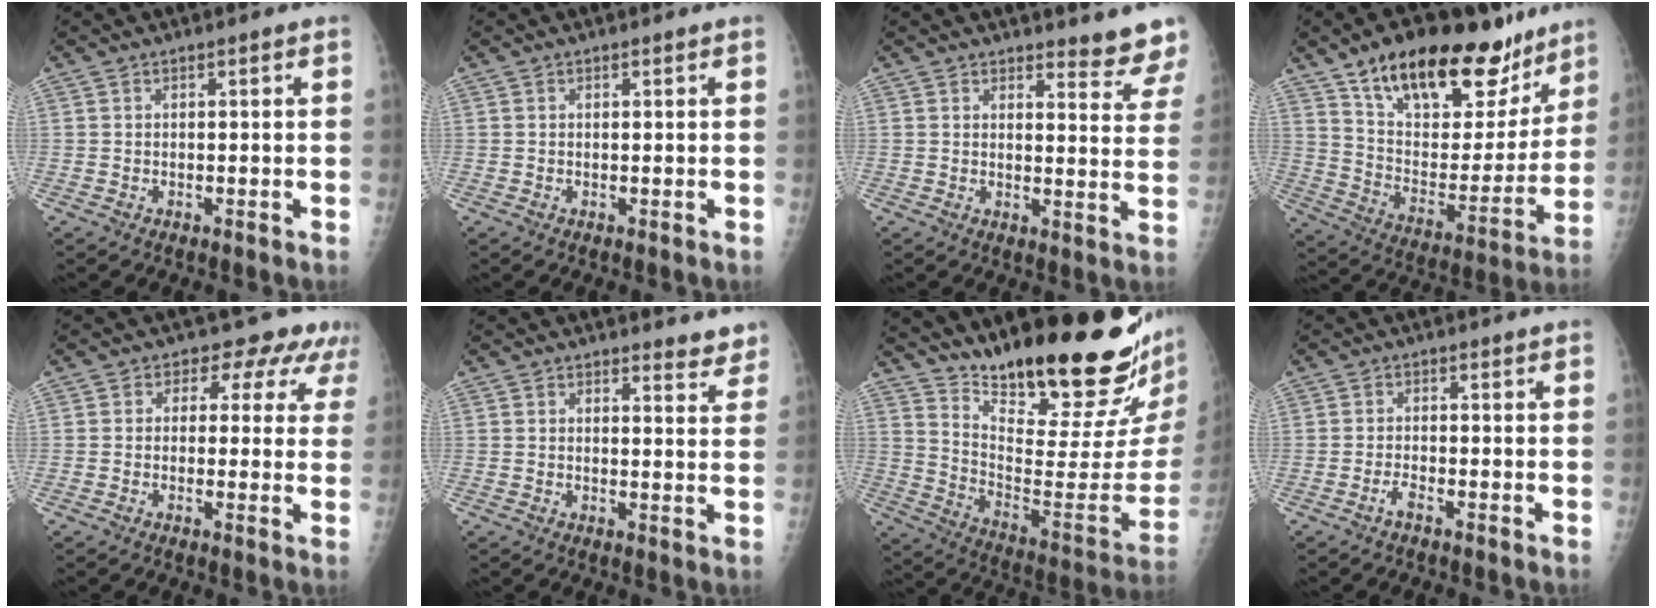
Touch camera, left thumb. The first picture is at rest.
{"total": 0.0}
{"total": 7.3, "force": [7.0, 1.5, 1.4], "torque": [0.015, -0.056, 0.064]}
{"total": 28.4, "force": [18.9, 12.8, 16.8], "torque": [-0.216, -0.052, 0.303]}
{"total": 7.3, "force": [4.2, 5.4, 2.6], "torque": [0.013, -0.008, 0.032]}
{"total": 4.0, "force": [3.7, 1.5, 0.6], "torque": [0.018, -0.027, 0.030]}
{"total": 28.9, "force": [22.0, 5.7, 17.8], "torque": [-0.252, -0.148, 0.328]}
{"total": 1.5, "force": [-1.2, 0.3, 1.0], "torque": [-0.026, 0.003, -0.025]}